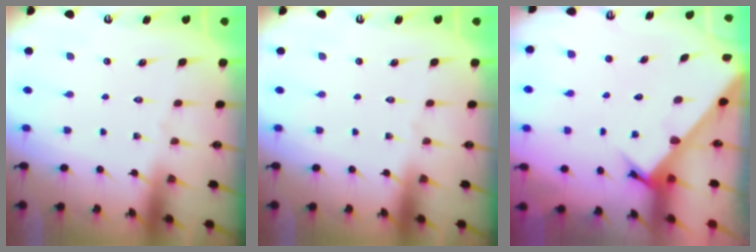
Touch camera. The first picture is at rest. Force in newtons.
{"total": 0.0}
{"total": 3.5, "press": 3.5, "slide": 0.2}